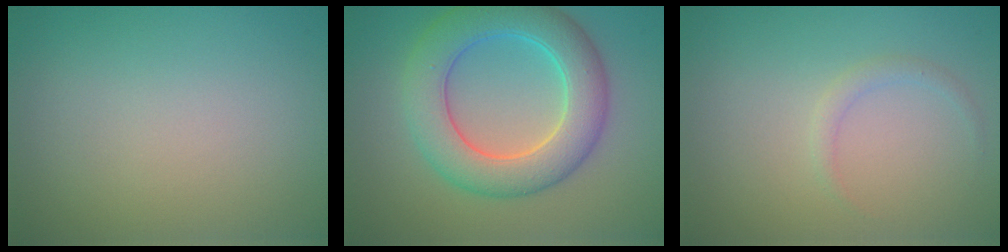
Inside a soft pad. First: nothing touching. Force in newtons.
{"total": 7.4, "press": 7.4, "slide": 0.3}
{"total": 1.1, "press": 1.1, "slide": 0.0}